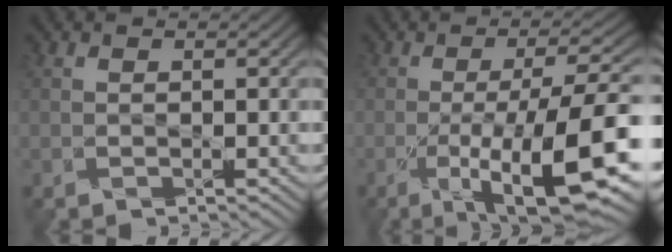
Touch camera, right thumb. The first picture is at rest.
{"total": 14.3, "force": [-5.7, 3.5, 12.7], "torque": [-0.185, -0.003, -0.092]}